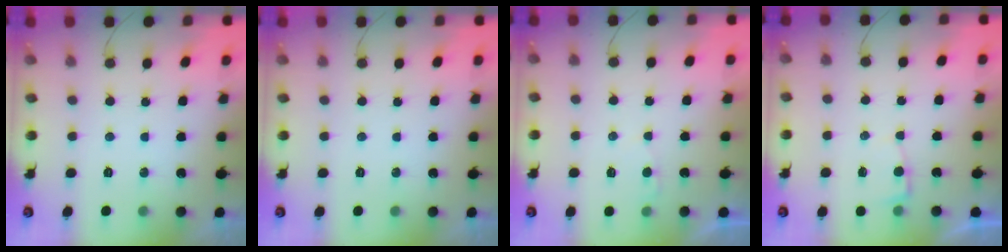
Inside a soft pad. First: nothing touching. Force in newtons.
{"total": 0.0}
{"total": 2.2, "press": 2.2, "slide": 0.2}
{"total": 2.1, "press": 2.1, "slide": 0.3}